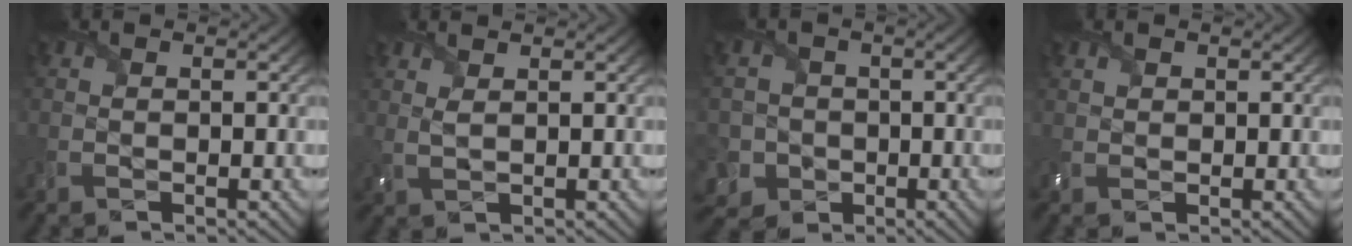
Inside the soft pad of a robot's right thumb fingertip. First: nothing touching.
{"total": 1.6, "force": [1.2, 0.3, 1.1], "torque": [-0.035, 0.000, 0.028]}
{"total": 6.6, "force": [-1.7, 6.2, 1.2], "torque": [-0.050, -0.009, -0.058]}
{"total": 1.1, "force": [0.7, 0.7, 0.4], "torque": [-0.014, 0.002, 0.017]}